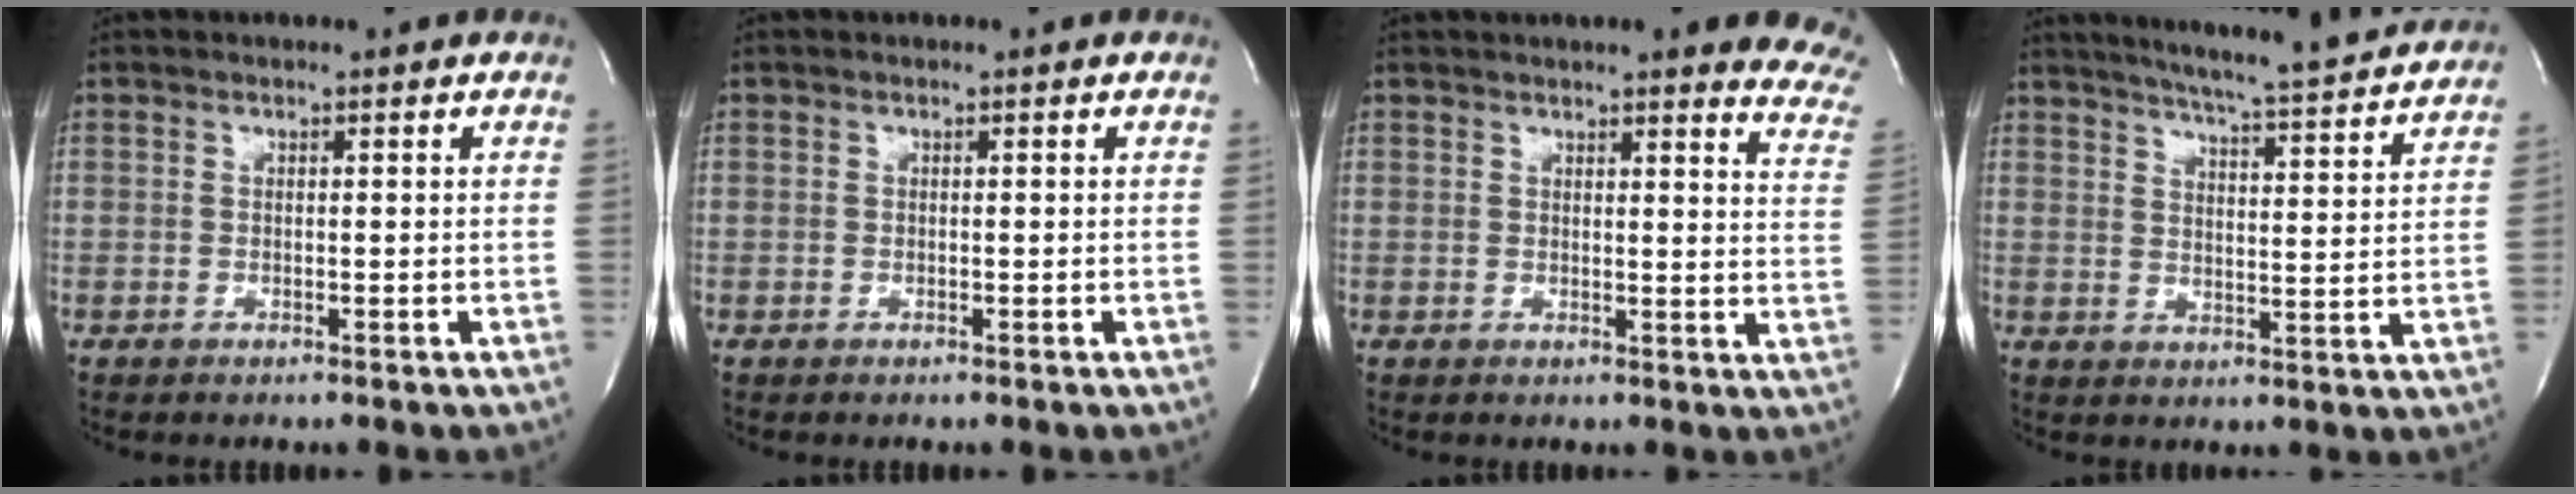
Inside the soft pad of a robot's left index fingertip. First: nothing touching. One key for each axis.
{"total": 0.0}
{"total": 15.6, "fx": 13.4, "fy": 2.7, "fz": 7.5, "tx": -0.072, "ty": -0.031, "tz": 0.130}
{"total": 16.1, "fx": 14.8, "fy": -0.3, "fz": 6.3, "tx": -0.107, "ty": -0.023, "tz": 0.192}